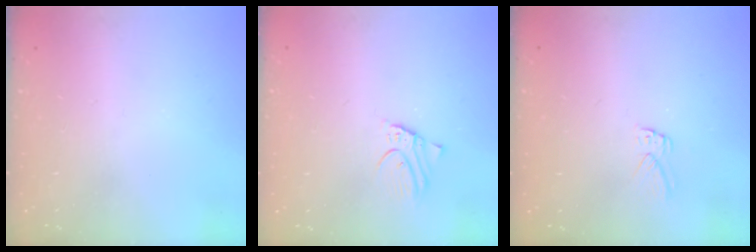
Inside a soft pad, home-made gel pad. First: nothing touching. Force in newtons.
{"total": 2.7, "press": 2.7, "slide": 0.2}
{"total": 6.1, "press": 6.0, "slide": 0.5}